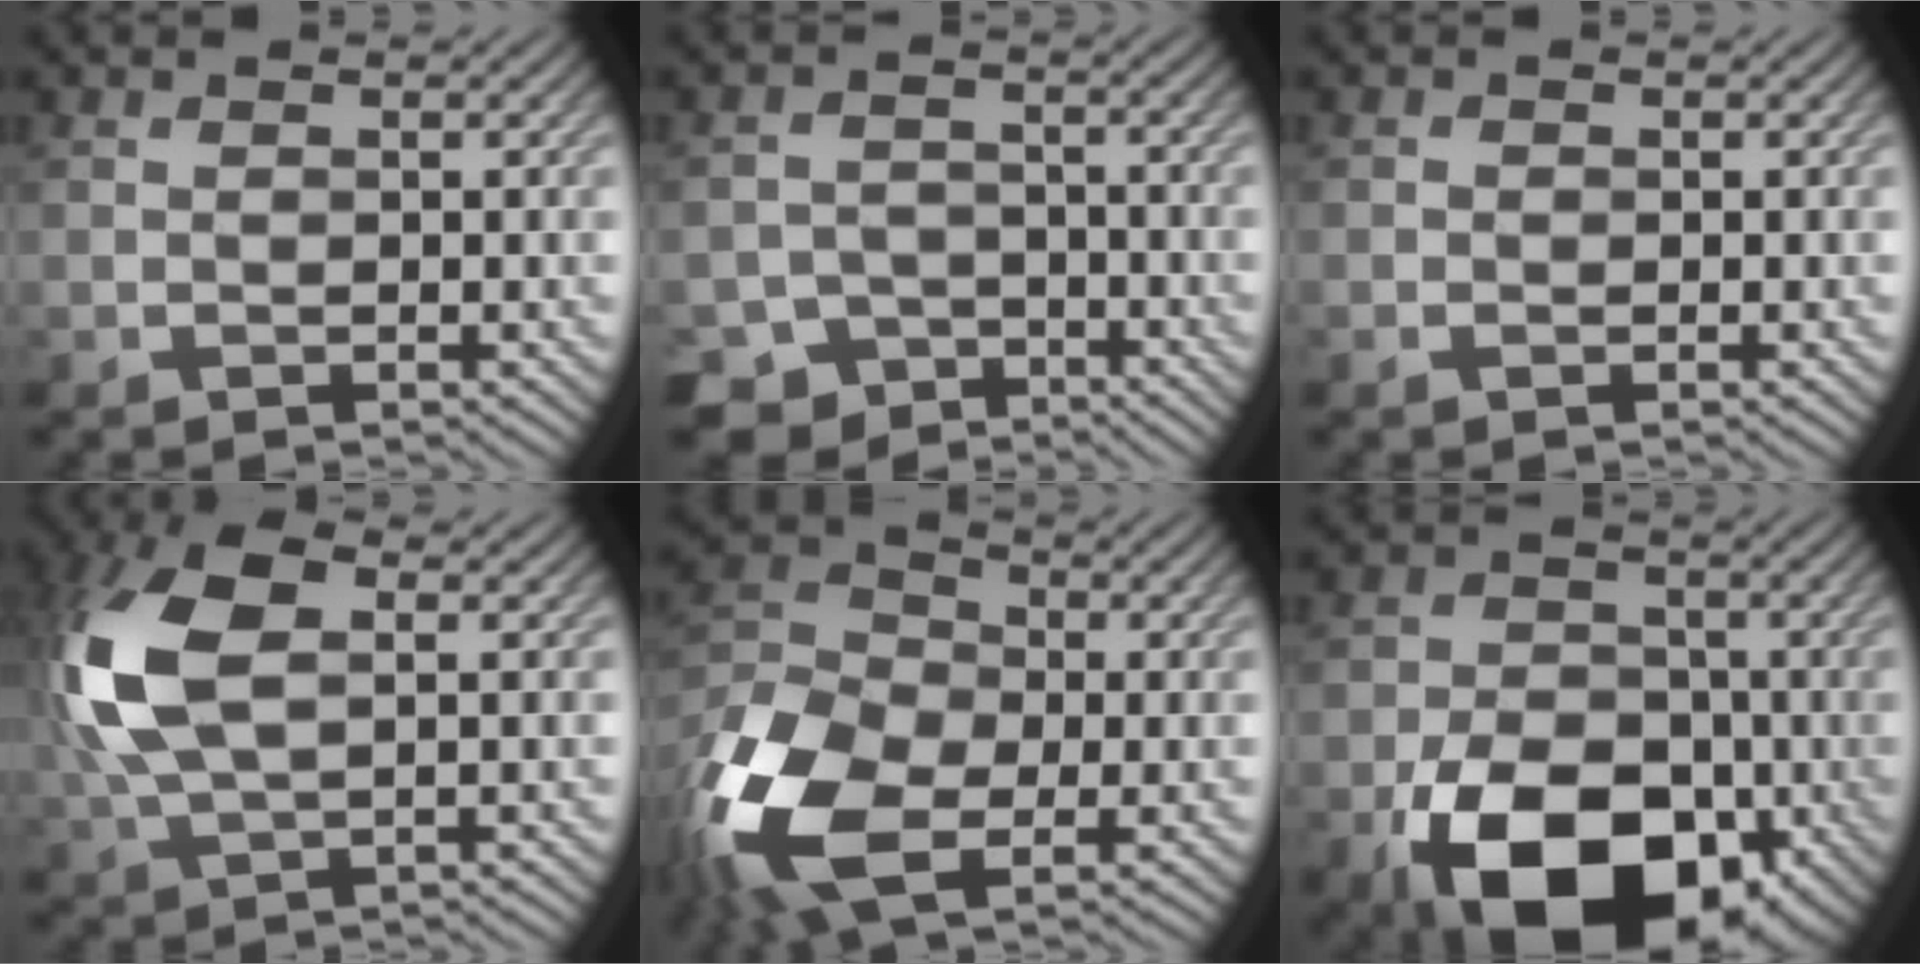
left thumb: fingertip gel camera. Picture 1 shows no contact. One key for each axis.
{"total": 5.8, "fx": -4.6, "fy": 3.5, "fz": 0.5, "tx": -0.007, "ty": -0.007, "tz": -0.076}
{"total": 0.9, "fx": -0.4, "fy": 0.6, "fz": 0.4, "tx": -0.008, "ty": -0.003, "tz": -0.009}
{"total": 12.0, "fx": 2.2, "fy": 6.0, "fz": 10.1, "tx": -0.256, "ty": 0.011, "tz": 0.038}
{"total": 15.3, "fx": -6.5, "fy": 8.9, "fz": 10.7, "tx": -0.262, "ty": -0.036, "tz": -0.136}
{"total": 16.1, "fx": -6.6, "fy": 10.6, "fz": 10.1, "tx": -0.170, "ty": -0.045, "tz": -0.112}